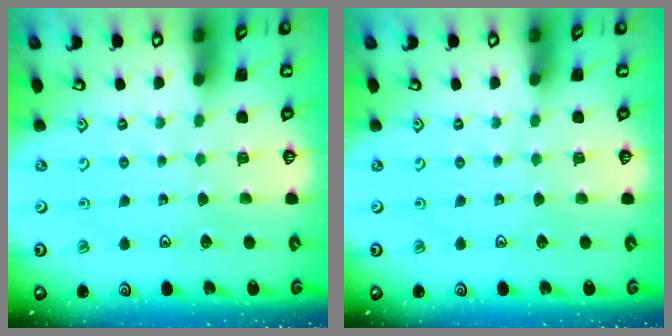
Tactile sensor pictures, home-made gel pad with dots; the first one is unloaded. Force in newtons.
{"total": 0.0}